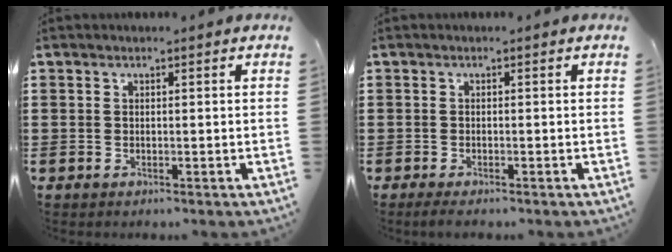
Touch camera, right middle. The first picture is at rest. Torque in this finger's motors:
{"motor_torque": [0.65, -0.01, 0.02, 0.05]}